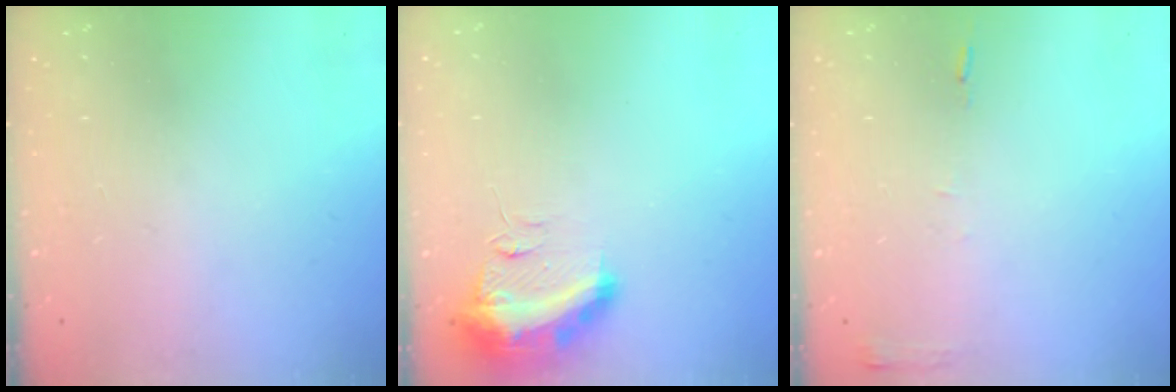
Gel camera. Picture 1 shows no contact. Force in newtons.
{"total": 17.3, "press": 13.2, "slide": 11.2}
{"total": 5.3, "press": 5.3, "slide": 0.6}